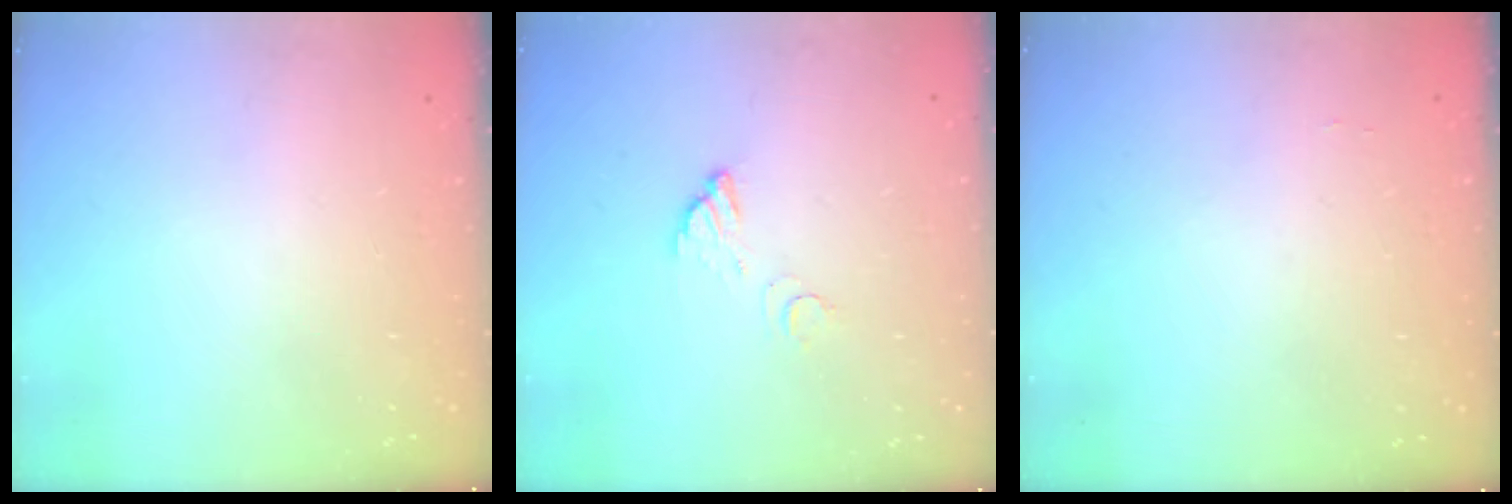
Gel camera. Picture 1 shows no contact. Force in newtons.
{"total": 3.7, "press": 3.7, "slide": 0.3}
{"total": 5.9, "press": 5.9, "slide": 0.3}